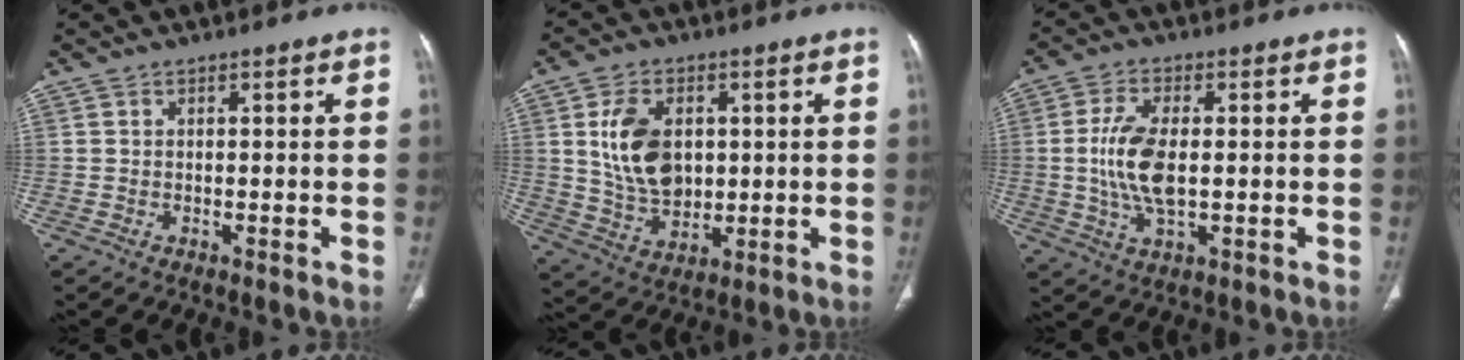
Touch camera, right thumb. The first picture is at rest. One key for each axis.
{"total": 12.2, "fx": 2.2, "fy": 8.2, "fz": 8.7, "tx": -0.138, "ty": -0.013, "tz": 0.051}
{"total": 9.9, "fx": -0.1, "fy": 4.6, "fz": 8.8, "tx": -0.188, "ty": -0.002, "tz": 0.001}